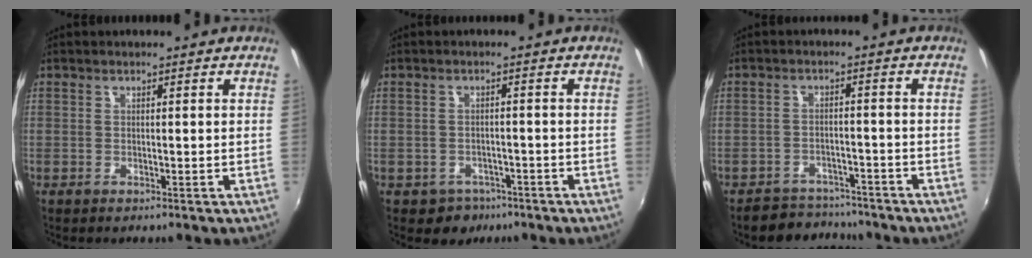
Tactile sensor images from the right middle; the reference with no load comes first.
{"total": 3.2, "force": [-1.9, 2.5, 0.5], "torque": [-0.020, -0.001, -0.024]}
{"total": 7.4, "force": [-6.6, 3.2, 0.8], "torque": [-0.028, 0.011, -0.095]}